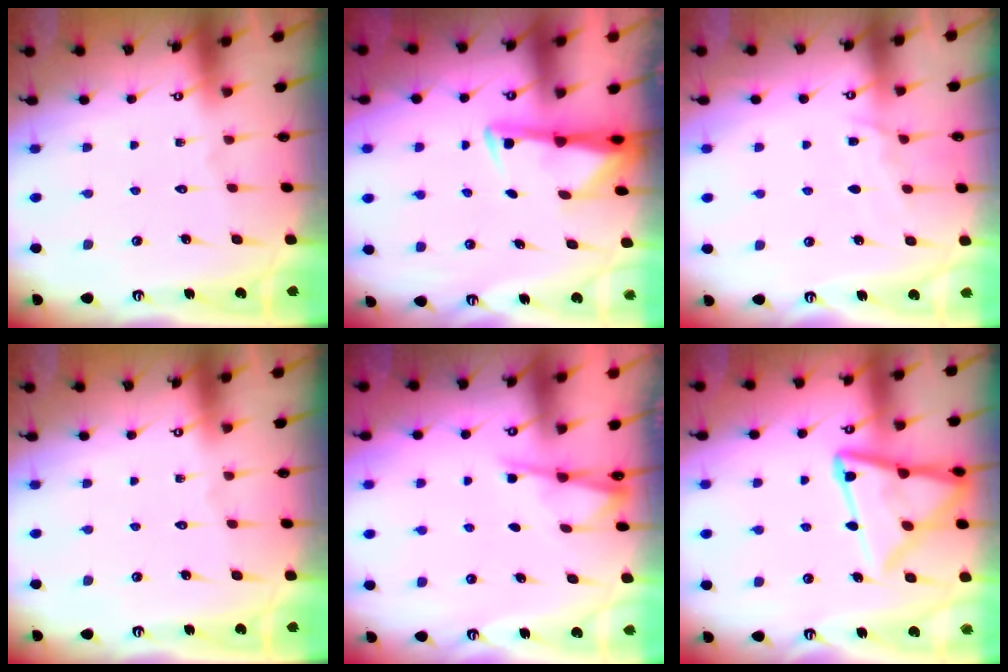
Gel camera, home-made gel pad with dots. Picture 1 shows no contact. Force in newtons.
{"total": 3.0, "press": 2.9, "slide": 0.5}
{"total": 6.6, "press": 6.6, "slide": 0.4}
{"total": 0.0}
{"total": 2.5, "press": 2.4, "slide": 0.4}
{"total": 15.7, "press": 15.7, "slide": 1.5}